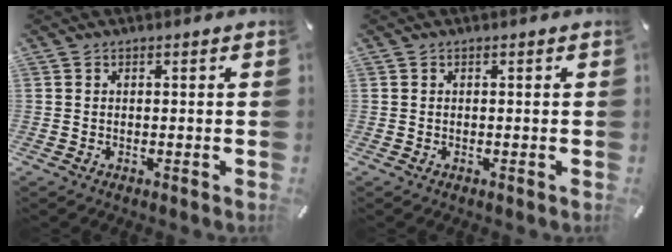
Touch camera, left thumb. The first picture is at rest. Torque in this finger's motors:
{"motor_torque": [-0.19, 0.12, -0.10, 0.01, -0.01]}